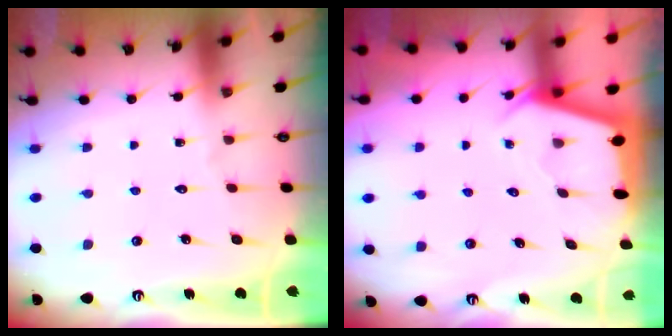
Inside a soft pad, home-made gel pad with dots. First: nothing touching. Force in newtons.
{"total": 2.3, "press": 2.3, "slide": 0.3}